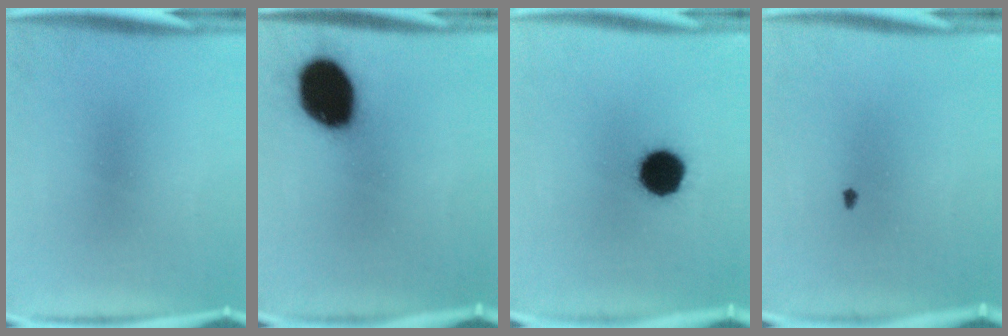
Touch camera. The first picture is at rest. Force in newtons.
{"total": 19.7}
{"total": 12.5}
{"total": 0.7}